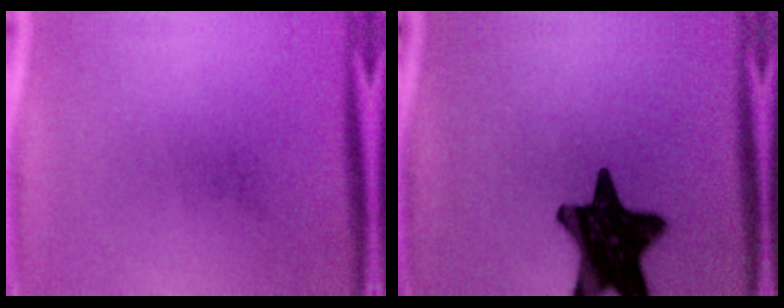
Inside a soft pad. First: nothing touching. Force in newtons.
{"total": 17.4}